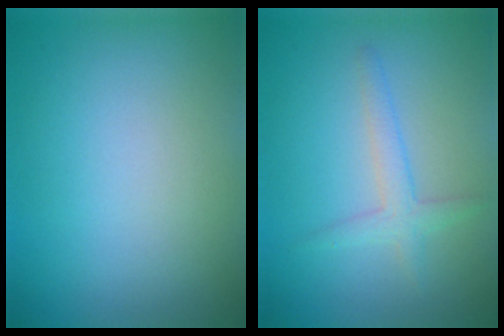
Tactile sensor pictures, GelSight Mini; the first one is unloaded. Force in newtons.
{"total": 2.0, "press": 2.0, "slide": 0.1}